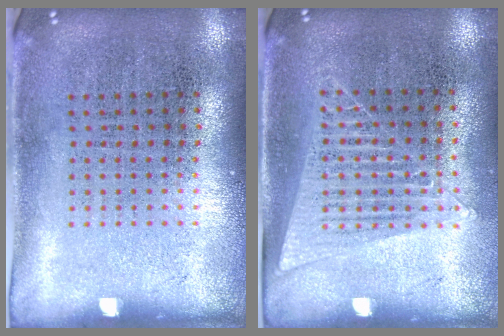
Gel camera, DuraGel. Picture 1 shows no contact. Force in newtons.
{"total": 1.1, "press": 1.0, "slide": 0.5}